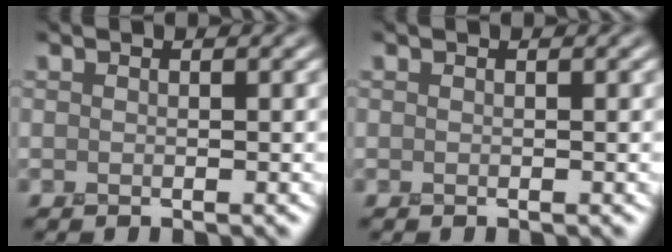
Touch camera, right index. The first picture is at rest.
{"total": 0.0}